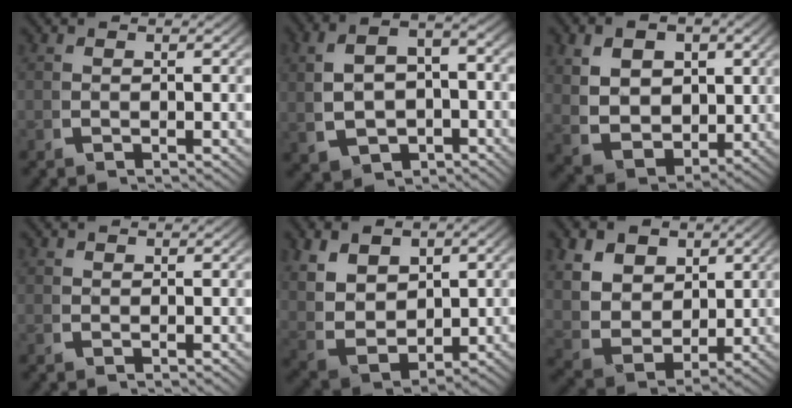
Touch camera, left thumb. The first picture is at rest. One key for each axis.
{"total": 7.1, "fx": -0.7, "fy": 5.1, "fz": 4.9, "tx": -0.077, "ty": -0.012, "tz": -0.001}
{"total": 9.5, "fx": 0.0, "fy": 7.3, "fz": 6.1, "tx": -0.137, "ty": -0.045, "tz": 0.019}
{"total": 0.6, "fx": 0.5, "fy": 0.2, "fz": -0.1, "tx": 0.005, "ty": 0.001, "tz": 0.013}
{"total": 10.0, "fx": 0.1, "fy": 7.5, "fz": 6.6, "tx": -0.159, "ty": -0.035, "tz": 0.019}
{"total": 10.2, "fx": 1.0, "fy": 8.0, "fz": 6.2, "tx": -0.150, "ty": -0.040, "tz": 0.026}